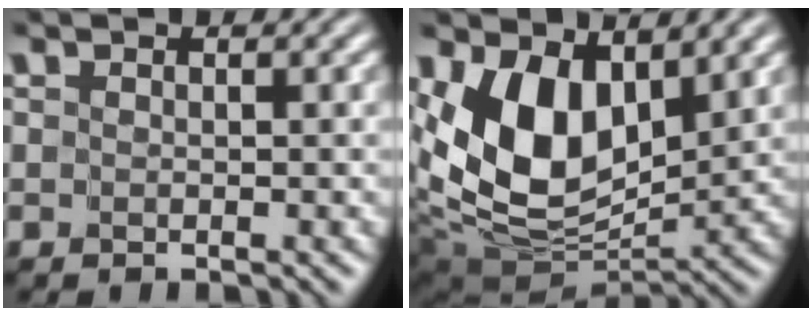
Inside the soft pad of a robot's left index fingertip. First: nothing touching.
{"total": 10.0, "force": [3.1, 5.8, 7.5], "torque": [-0.141, -0.018, 0.055]}